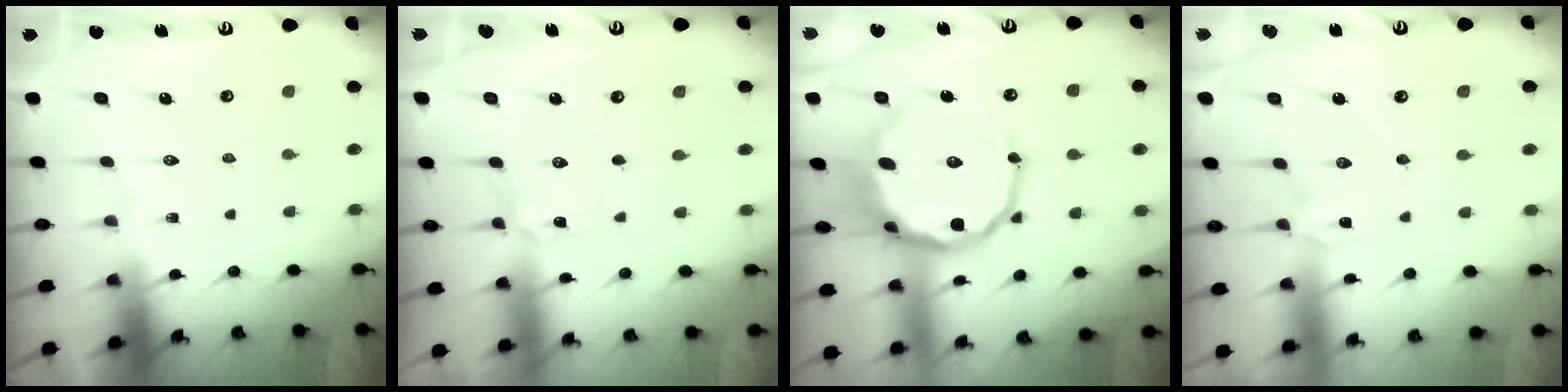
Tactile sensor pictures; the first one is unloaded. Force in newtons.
{"total": 1.6, "press": 1.6, "slide": 0.1}
{"total": 16.0, "press": 15.7, "slide": 2.8}
{"total": 0.0}